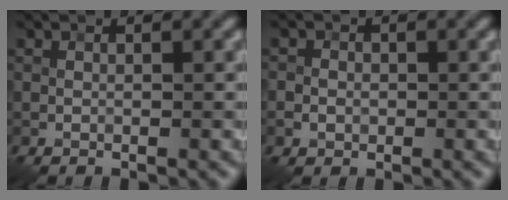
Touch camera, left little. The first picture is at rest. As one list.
[{"total": 1.6, "force": [-0.2, 1.5, 0.6], "torque": [-0.004, 0.003, -0.005]}]